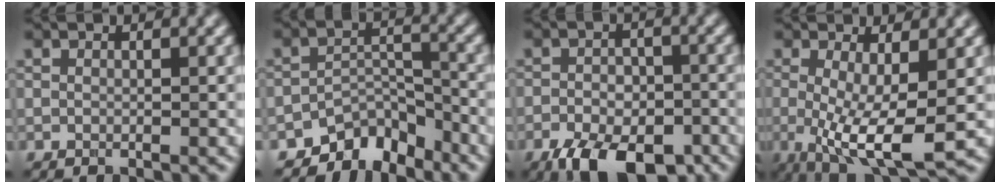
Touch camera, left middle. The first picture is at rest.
{"total": 4.9, "force": [-4.3, 2.0, 1.2], "torque": [-0.002, 0.000, -0.076]}
{"total": 8.4, "force": [-5.0, 4.1, 5.4], "torque": [-0.090, -0.016, -0.073]}
{"total": 7.4, "force": [-1.0, 2.0, 7.1], "torque": [-0.130, -0.021, -0.016]}